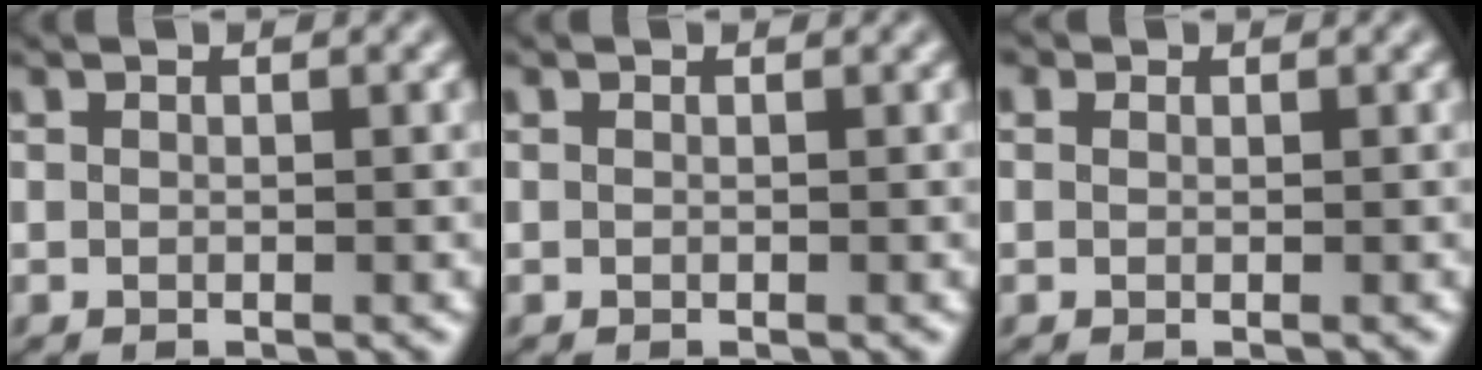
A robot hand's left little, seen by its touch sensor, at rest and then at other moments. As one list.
[{"total": 0.0}, {"total": 1.4, "force": [0.7, 1.1, 0.6], "torque": [-0.017, 0.004, 0.004]}]